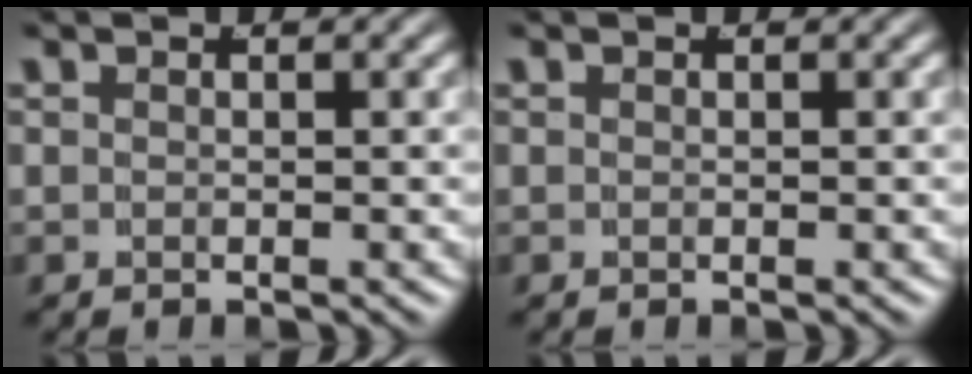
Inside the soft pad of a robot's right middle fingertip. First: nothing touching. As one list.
[{"total": 0.0}]